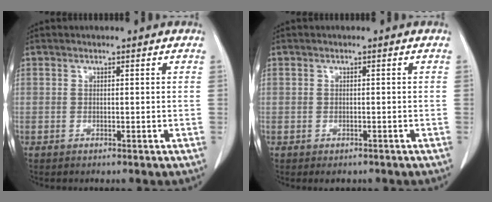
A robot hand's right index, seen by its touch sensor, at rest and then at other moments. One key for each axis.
{"total": 1.4, "fx": -0.7, "fy": 1.1, "fz": 0.4, "tx": -0.003, "ty": 0.002, "tz": -0.004}